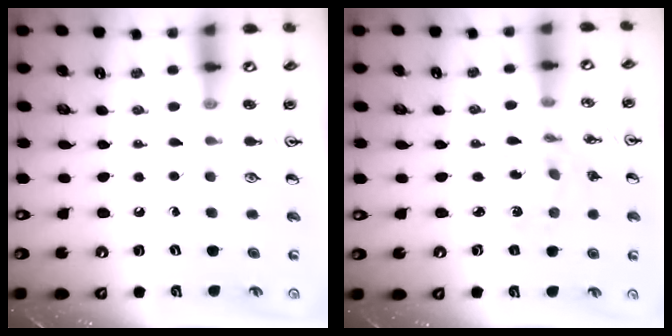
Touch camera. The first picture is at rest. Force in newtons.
{"total": 2.4, "press": 2.4, "slide": 0.5}